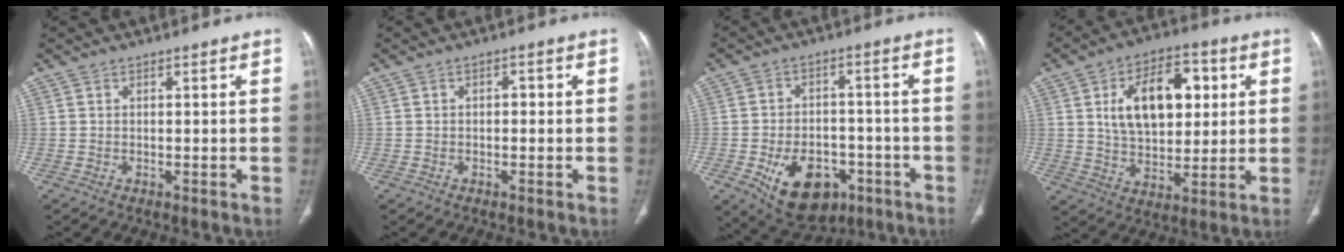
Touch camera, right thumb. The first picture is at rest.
{"total": 1.3, "force": [-0.1, 0.9, 1.0], "torque": [-0.004, 0.005, -0.007]}
{"total": 14.5, "force": [-6.3, 9.5, 9.0], "torque": [-0.109, 0.024, -0.084]}
{"total": 16.9, "force": [4.2, 10.1, 12.8], "torque": [-0.169, 0.002, 0.072]}